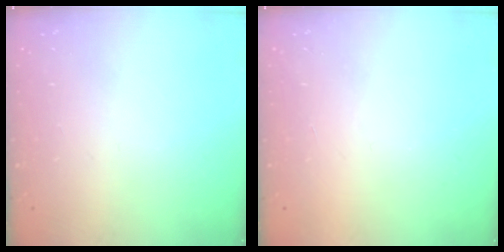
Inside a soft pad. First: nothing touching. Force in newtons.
{"total": 1.6, "press": 1.6, "slide": 0.1}